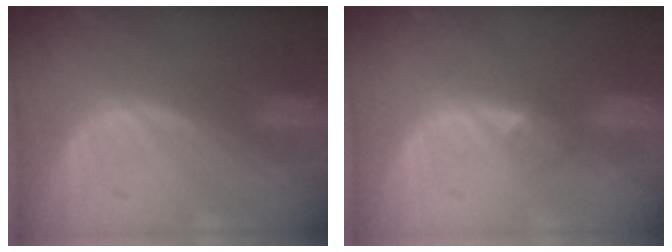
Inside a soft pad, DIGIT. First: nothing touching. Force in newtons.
{"total": 2.1, "press": 1.8, "slide": 1.0}